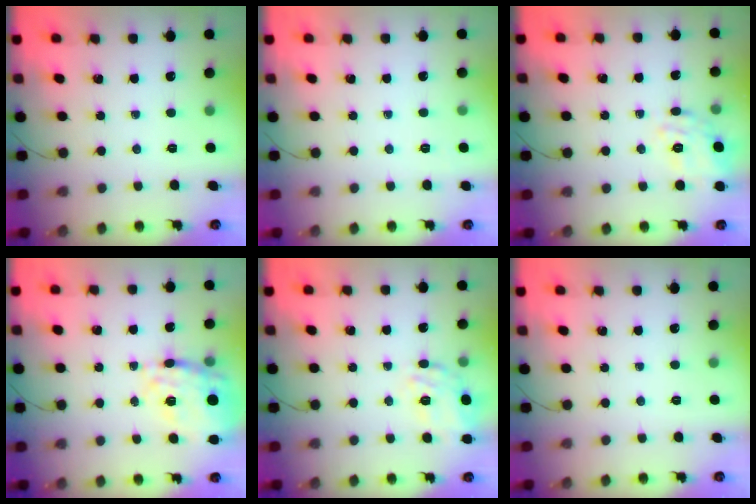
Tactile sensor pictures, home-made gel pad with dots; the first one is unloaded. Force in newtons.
{"total": 4.8, "press": 4.6, "slide": 1.3}
{"total": 8.0, "press": 8.0, "slide": 0.8}
{"total": 20.3, "press": 20.1, "slide": 3.3}
{"total": 16.9, "press": 16.8, "slide": 1.3}
{"total": 0.0}